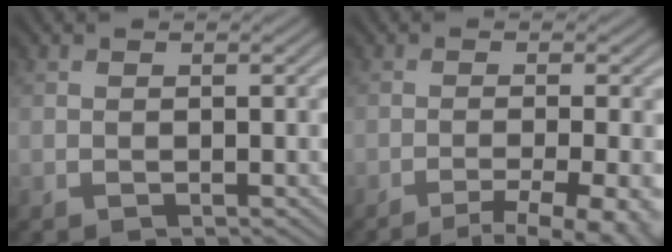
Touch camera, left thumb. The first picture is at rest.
{"total": 7.1, "force": [-4.1, 1.3, 5.6], "torque": [-0.074, -0.002, -0.056]}